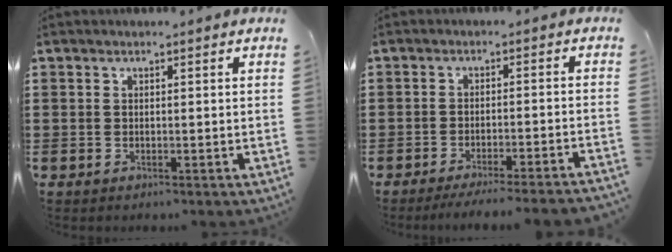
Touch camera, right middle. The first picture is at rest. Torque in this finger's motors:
{"motor_torque": [2.14, 0.00, 0.23, 0.07]}